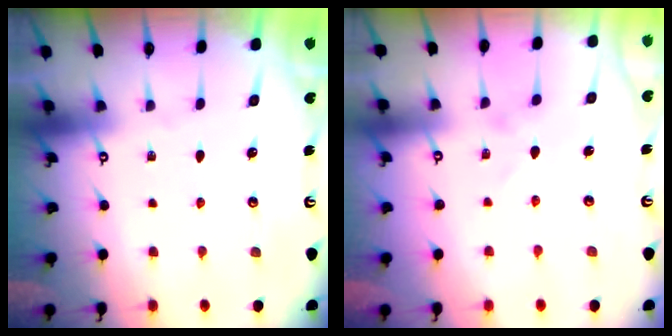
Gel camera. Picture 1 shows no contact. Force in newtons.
{"total": 0.0}